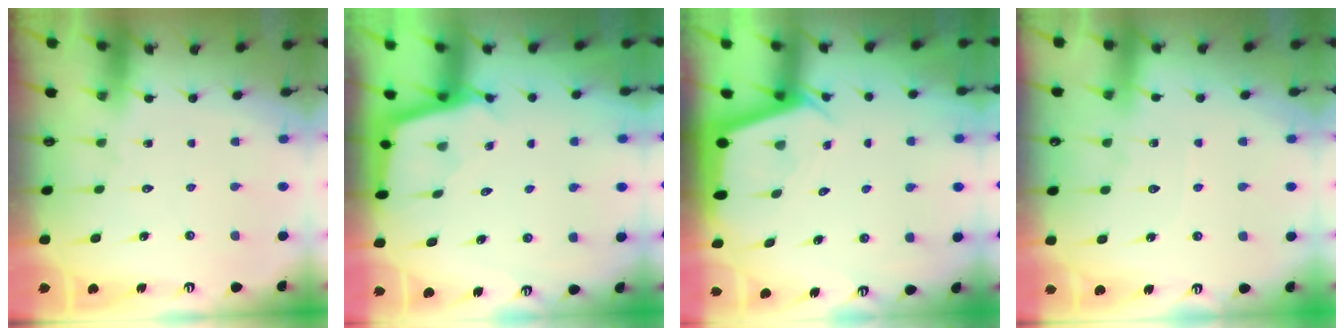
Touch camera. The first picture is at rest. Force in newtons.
{"total": 2.5, "press": 2.5, "slide": 0.1}
{"total": 2.2, "press": 2.2, "slide": 0.2}
{"total": 3.4, "press": 3.4, "slide": 0.6}